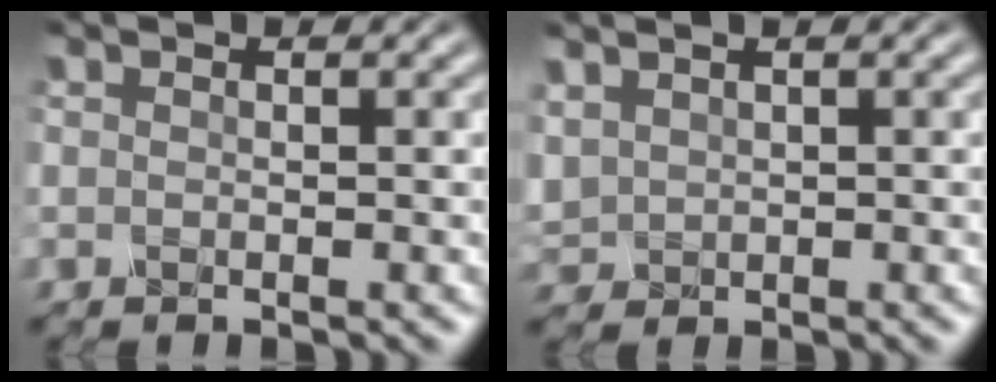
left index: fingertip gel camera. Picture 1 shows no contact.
{"total": 2.1, "force": [1.1, 1.6, 0.7], "torque": [-0.024, 0.004, 0.027]}